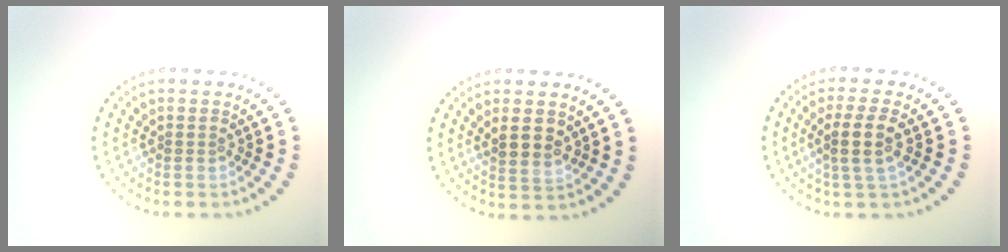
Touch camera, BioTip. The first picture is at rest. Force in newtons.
{"total": 2.1, "press": 2.0, "slide": 0.7}
{"total": 2.9, "press": 2.6, "slide": 1.4}